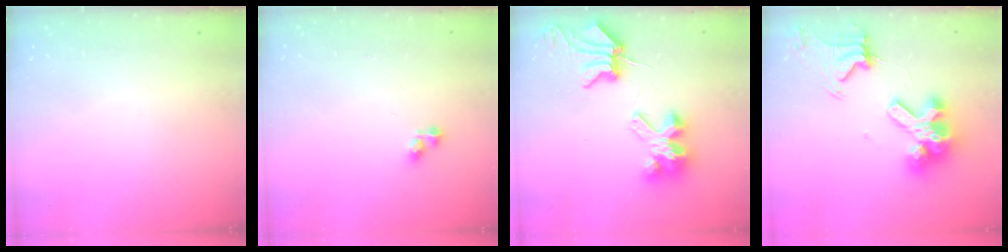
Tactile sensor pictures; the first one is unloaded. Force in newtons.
{"total": 3.2, "press": 3.1, "slide": 0.4}
{"total": 8.8, "press": 8.8, "slide": 1.1}
{"total": 15.0, "press": 14.9, "slide": 1.8}